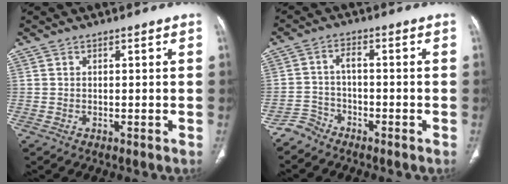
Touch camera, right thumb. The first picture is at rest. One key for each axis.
{"total": 4.1, "fx": -3.5, "fy": 2.1, "fz": 0.0, "tx": 0.009, "ty": 0.024, "tz": -0.076}